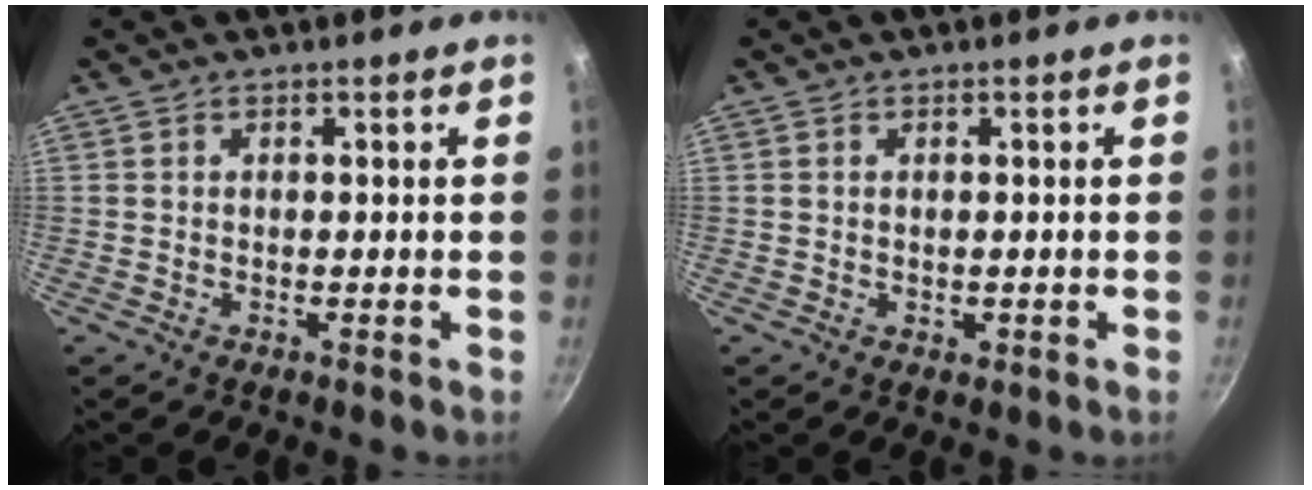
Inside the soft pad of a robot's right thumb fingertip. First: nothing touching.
{"total": 0.7, "force": [-0.1, 0.5, 0.5], "torque": [-0.004, -0.001, -0.001]}